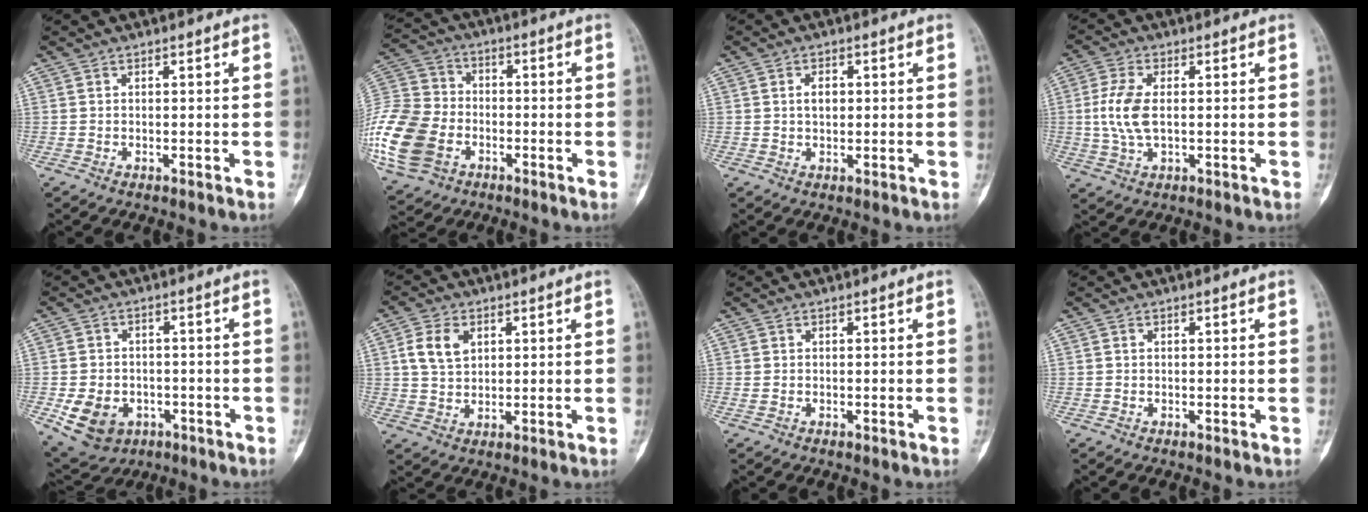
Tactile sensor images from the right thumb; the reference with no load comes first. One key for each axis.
{"total": 20.0, "fx": -6.3, "fy": 14.8, "fz": 11.8, "tx": -0.280, "ty": 0.020, "tz": -0.118}
{"total": 2.8, "fx": 0.5, "fy": 1.8, "fz": 2.1, "tx": -0.031, "ty": 0.000, "tz": 0.009}
{"total": 7.6, "fx": 0.3, "fy": 3.9, "fz": 6.5, "tx": -0.153, "ty": 0.001, "tz": 0.004}
{"total": 9.8, "fx": -3.4, "fy": 7.6, "fz": 5.1, "tx": -0.083, "ty": 0.017, "tz": -0.043}
{"total": 6.4, "fx": 2.1, "fy": 4.4, "fz": 4.2, "tx": -0.070, "ty": -0.004, "tz": 0.040}
{"total": 0.0}
{"total": 0.0}